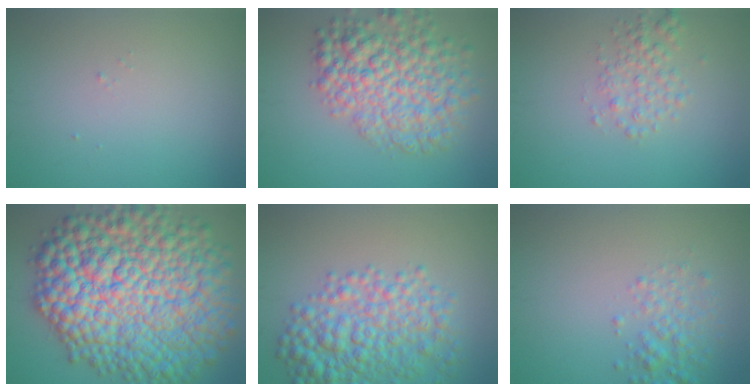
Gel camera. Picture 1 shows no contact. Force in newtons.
{"total": 7.5, "press": 7.5, "slide": 0.3}
{"total": 2.2, "press": 2.2, "slide": 0.1}
{"total": 18.0, "press": 18.0, "slide": 0.1}
{"total": 6.9, "press": 6.9, "slide": 0.2}
{"total": 2.4, "press": 2.4, "slide": 0.1}